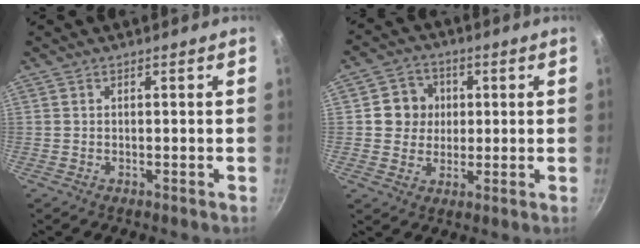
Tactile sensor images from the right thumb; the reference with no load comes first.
{"total": 7.1, "force": [1.1, 6.7, 2.2], "torque": [0.002, 0.005, 0.010]}